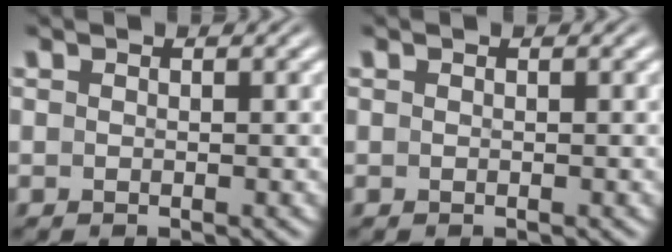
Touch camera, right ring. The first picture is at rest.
{"total": 0.0}